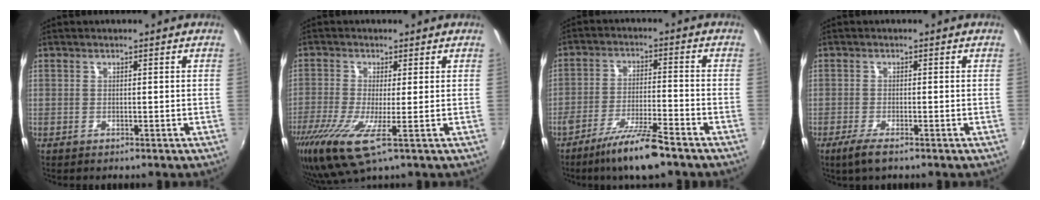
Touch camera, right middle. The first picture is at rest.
{"total": 9.1, "force": [-3.8, 1.3, 8.2], "torque": [-0.184, -0.031, -0.074]}
{"total": 10.1, "force": [-7.7, 0.8, 6.5], "torque": [-0.136, -0.017, -0.134]}
{"total": 3.3, "force": [-2.2, 0.4, 2.4], "torque": [-0.058, -0.011, -0.044]}